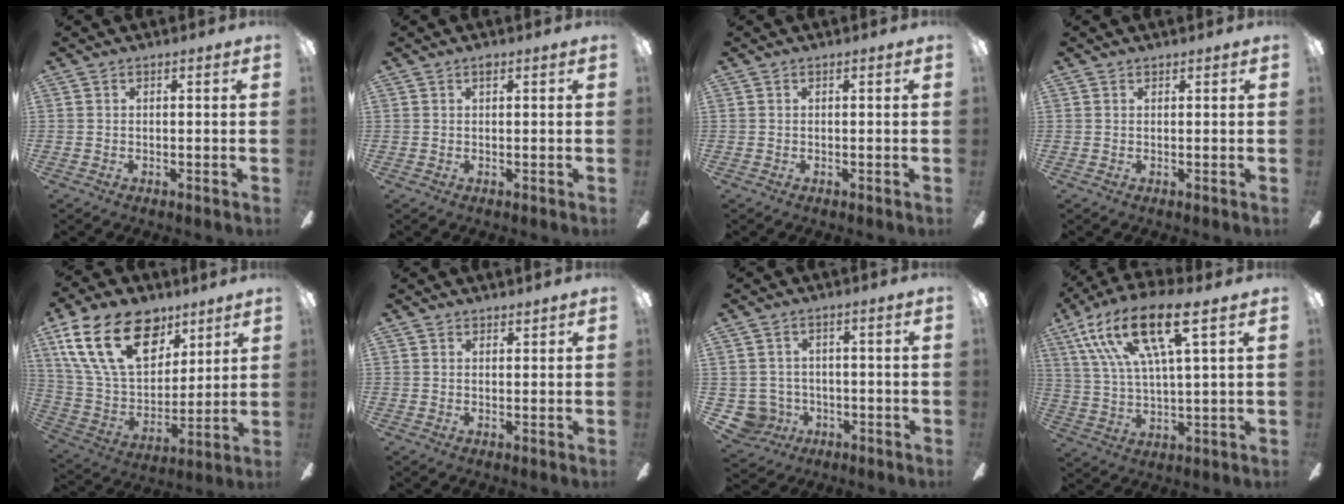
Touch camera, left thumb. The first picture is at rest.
{"total": 1.0, "force": [0.5, 0.5, 0.7], "torque": [-0.008, -0.001, 0.007]}
{"total": 0.0}
{"total": 0.6, "force": [0.4, 0.4, 0.1], "torque": [-0.002, 0.000, 0.008]}
{"total": 24.7, "force": [12.3, 14.9, 15.3], "torque": [-0.281, -0.050, 0.220]}
{"total": 1.4, "force": [1.2, 0.6, 0.0], "torque": [0.008, -0.004, 0.022]}
{"total": 5.7, "force": [-1.1, 5.5, 1.0], "torque": [-0.050, 0.005, -0.017]}
{"total": 18.0, "force": [10.0, 5.4, 14.0], "torque": [-0.285, -0.033, 0.163]}